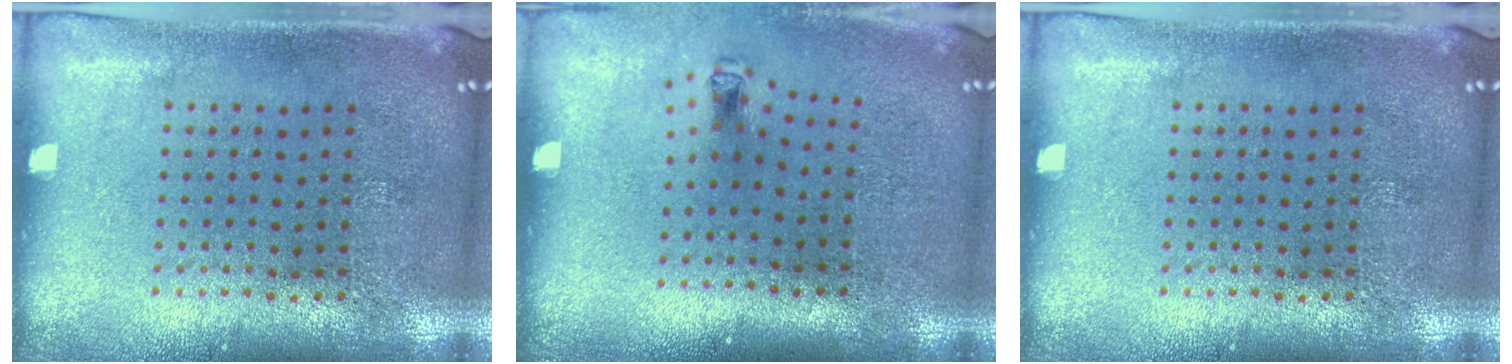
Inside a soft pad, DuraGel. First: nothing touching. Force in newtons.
{"total": 0.6, "press": 0.3, "slide": 0.5}
{"total": 0.0}